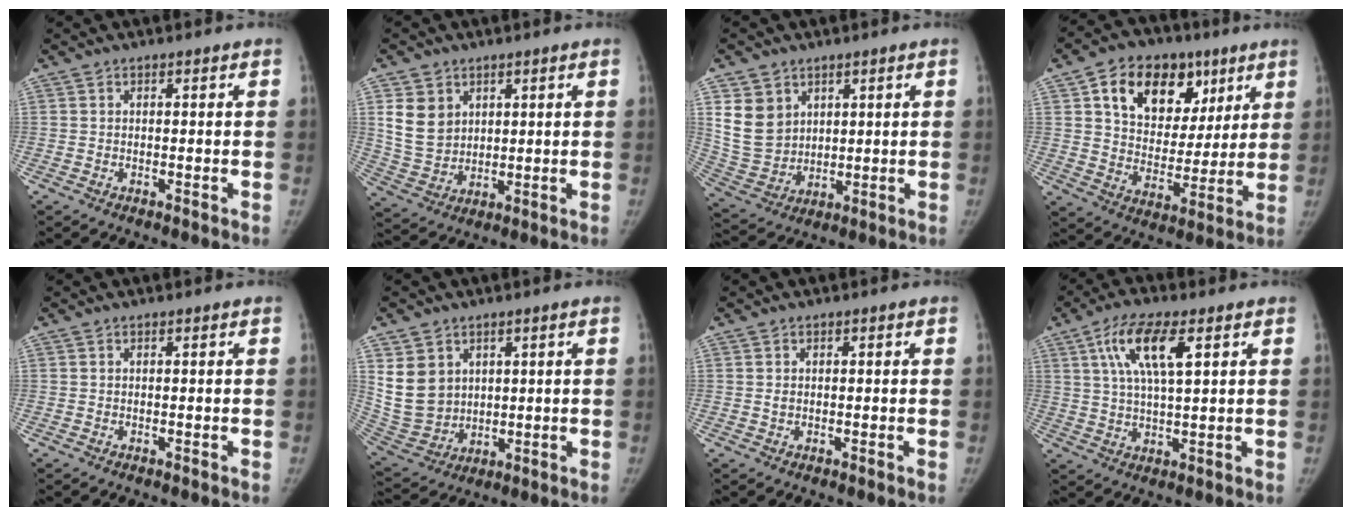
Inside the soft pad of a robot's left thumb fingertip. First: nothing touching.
{"total": 8.6, "force": [3.4, 6.7, 4.2], "torque": [-0.058, -0.019, 0.080]}
{"total": 10.2, "force": [4.3, 8.2, 4.5], "torque": [-0.064, -0.022, 0.103]}
{"total": 19.1, "force": [8.7, 13.2, 10.8], "torque": [-0.126, -0.014, 0.142]}
{"total": 0.0}
{"total": 11.1, "force": [3.8, 9.1, 5.2], "torque": [-0.076, -0.018, 0.102]}
{"total": 0.8, "force": [0.0, 0.7, 0.5], "torque": [-0.008, 0.000, 0.002]}
{"total": 10.7, "force": [4.2, 3.4, 9.2], "torque": [-0.178, -0.003, 0.077]}